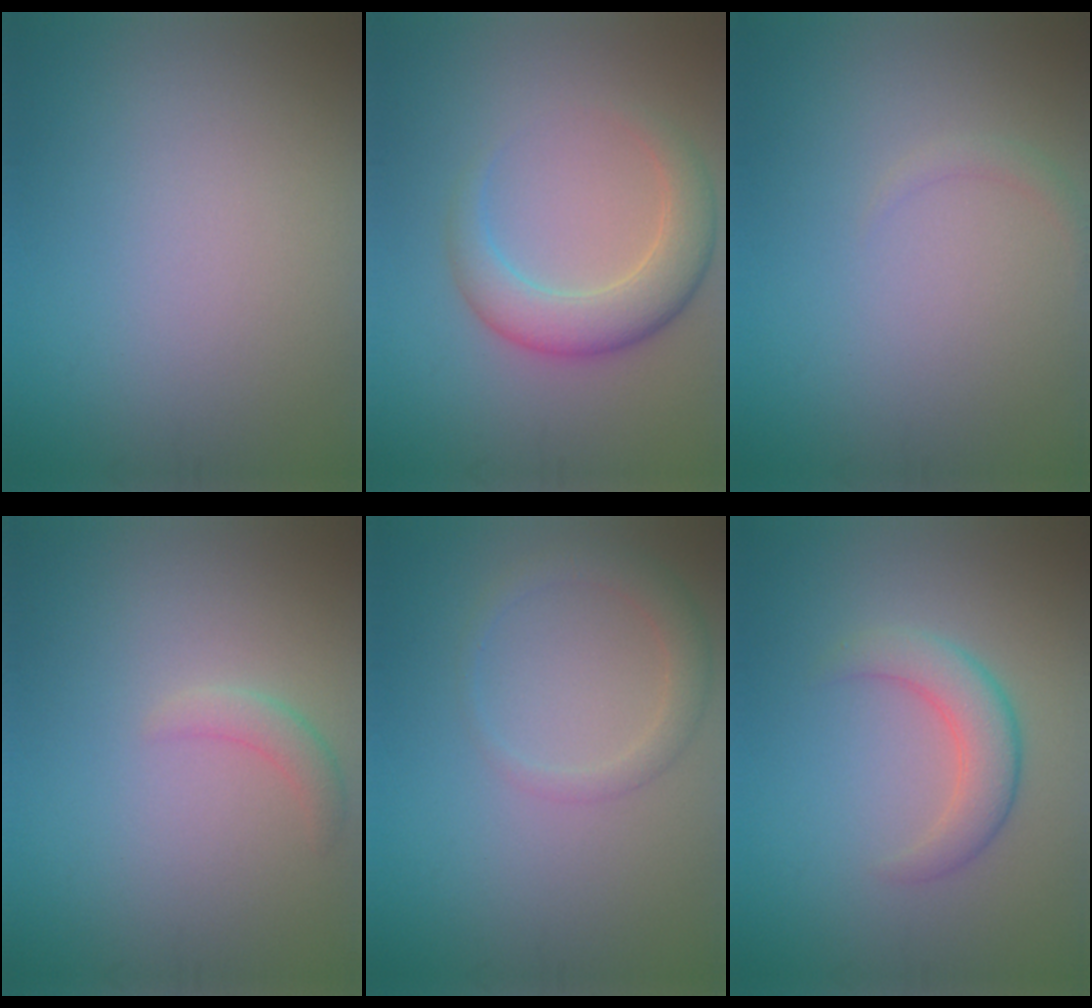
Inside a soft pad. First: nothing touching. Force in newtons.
{"total": 4.7, "press": 4.7, "slide": 0.1}
{"total": 0.8, "press": 0.8, "slide": 0.1}
{"total": 1.6, "press": 1.6, "slide": 0.0}
{"total": 2.3, "press": 2.3, "slide": 0.2}
{"total": 3.5, "press": 3.5, "slide": 0.4}